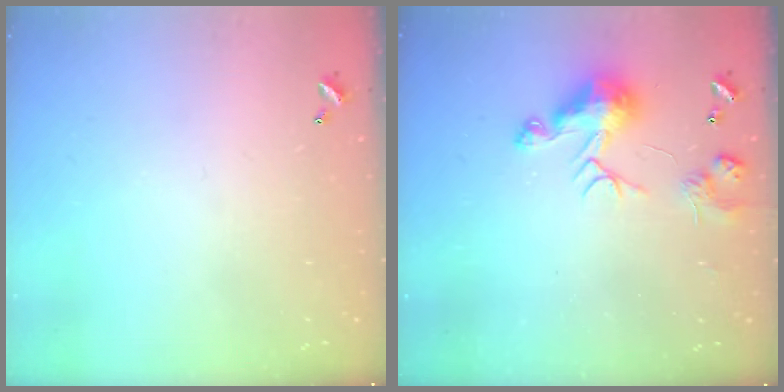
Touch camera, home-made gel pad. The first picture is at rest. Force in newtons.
{"total": 8.3, "press": 8.3, "slide": 0.7}